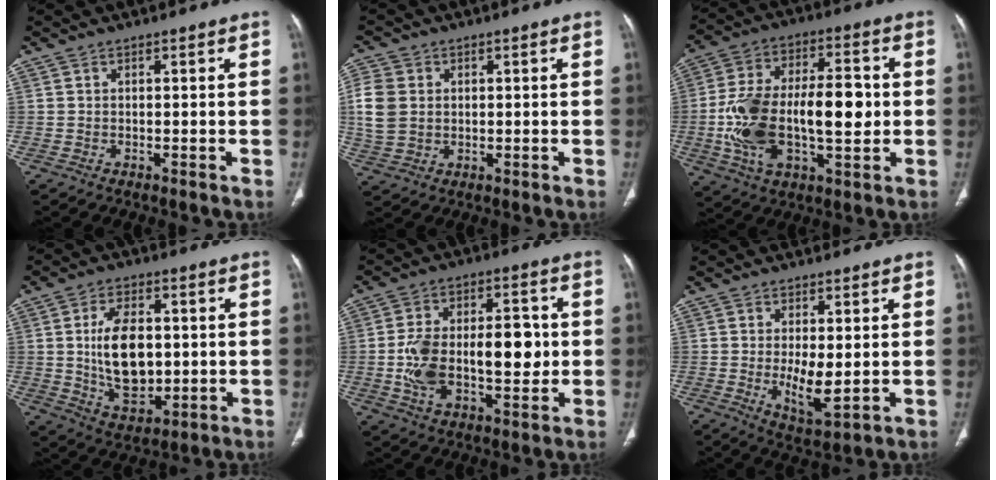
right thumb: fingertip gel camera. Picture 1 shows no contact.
{"total": 8.6, "force": [1.1, 6.9, 5.0], "torque": [-0.107, 0.002, 0.023]}
{"total": 22.1, "force": [-1.5, 10.9, 19.1], "torque": [-0.348, 0.024, -0.020]}
{"total": 13.3, "force": [0.7, 7.9, 10.6], "torque": [-0.163, -0.010, 0.024]}
{"total": 17.0, "force": [-0.8, 9.2, 14.3], "torque": [-0.229, 0.025, -0.006]}
{"total": 7.1, "force": [-0.3, 2.8, 6.5], "torque": [-0.108, -0.019, 0.004]}